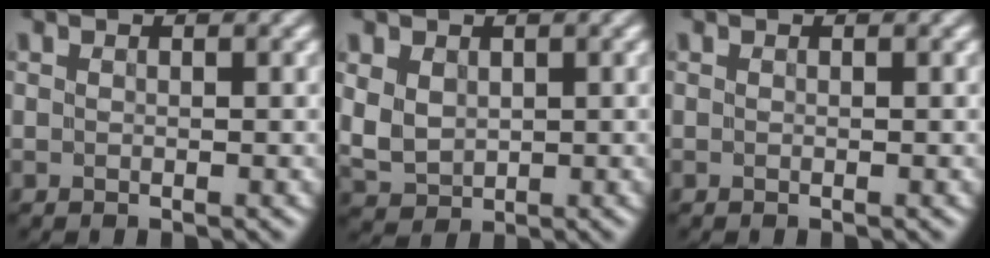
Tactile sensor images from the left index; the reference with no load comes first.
{"total": 3.3, "force": [0.9, 2.6, 1.9], "torque": [-0.050, -0.004, 0.023]}
{"total": 0.0}